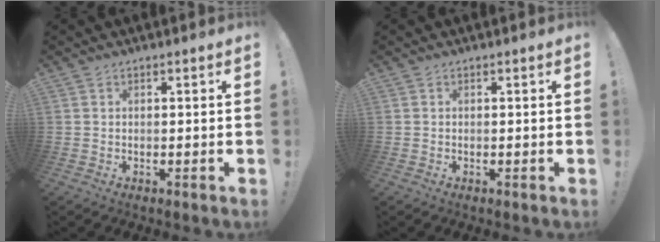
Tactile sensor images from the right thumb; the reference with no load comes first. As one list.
[{"total": 0.0}]